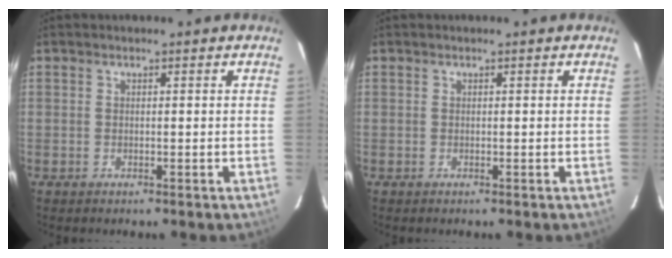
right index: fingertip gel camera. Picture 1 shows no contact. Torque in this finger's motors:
{"motor_torque": [0.54, 0.27, 0.00, 0.01]}